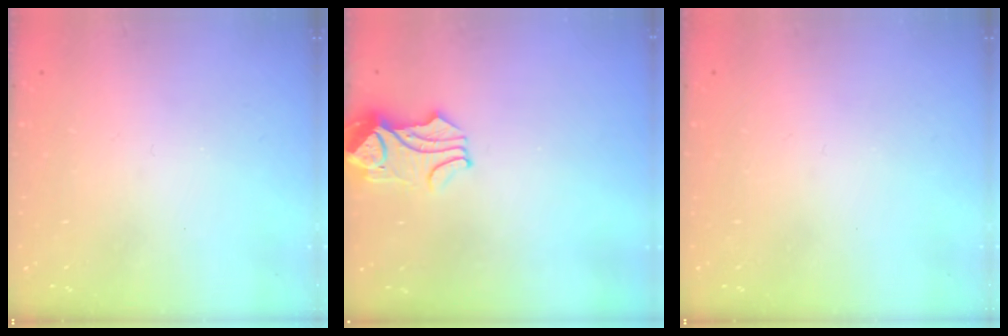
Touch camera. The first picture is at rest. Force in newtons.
{"total": 1.9, "press": 1.7, "slide": 1.0}
{"total": 0.0}